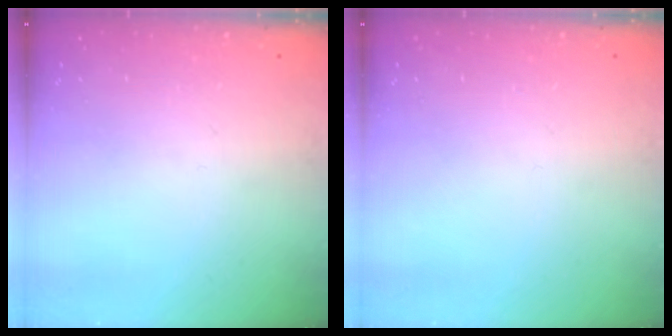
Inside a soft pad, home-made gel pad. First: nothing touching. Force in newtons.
{"total": 0.0}